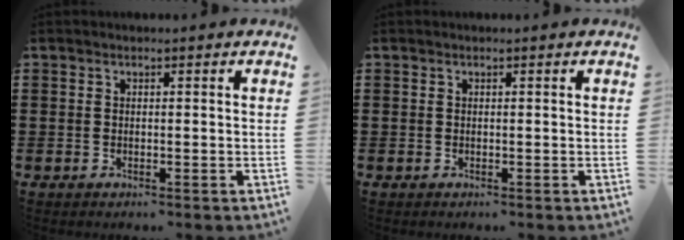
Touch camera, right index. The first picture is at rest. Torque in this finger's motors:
{"motor_torque": [0.00, 0.00, 0.00, 0.00]}